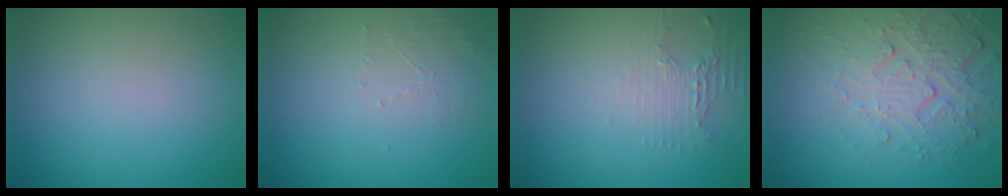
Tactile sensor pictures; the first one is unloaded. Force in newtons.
{"total": 1.4, "press": 0.4, "slide": 1.4}
{"total": 2.3, "press": 1.7, "slide": 1.5}
{"total": 5.4, "press": 3.7, "slide": 4.0}